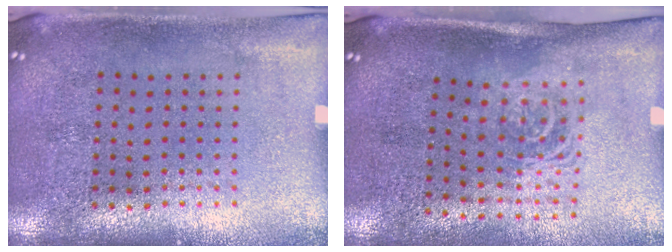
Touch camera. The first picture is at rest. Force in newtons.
{"total": 1.7, "press": 1.2, "slide": 1.1}